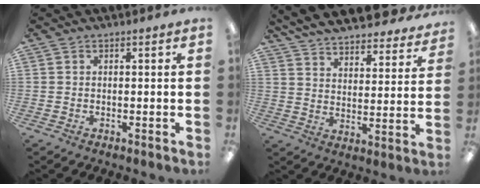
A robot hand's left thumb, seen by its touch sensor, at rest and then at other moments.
{"total": 8.1, "force": [7.8, 1.2, 1.6], "torque": [-0.042, -0.071, 0.136]}